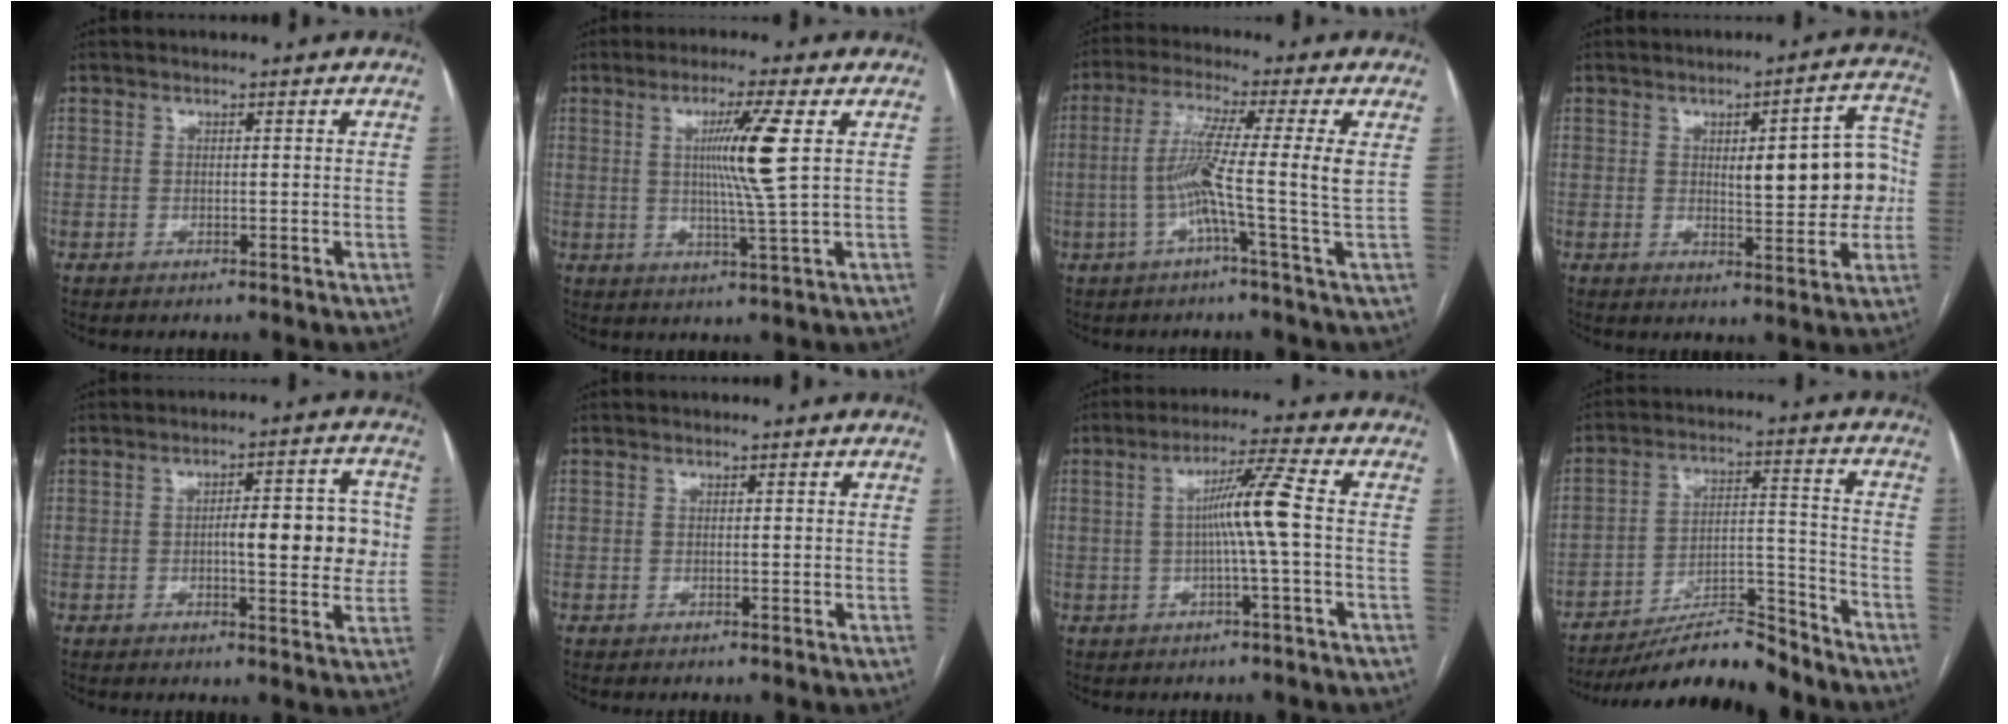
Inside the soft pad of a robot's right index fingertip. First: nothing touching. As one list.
[{"total": 8.3, "force": [1.8, -1.5, 8.0], "torque": [-0.144, -0.007, 0.038]}, {"total": 9.2, "force": [-0.5, -1.7, 9.0], "torque": [-0.175, 0.011, -0.014]}, {"total": 11.5, "force": [0.6, 3.5, 10.9], "torque": [-0.133, 0.024, 0.014]}, {"total": 9.6, "force": [-0.1, 2.7, 9.2], "torque": [-0.119, 0.020, 0.003]}, {"total": 0.0}, {"total": 6.9, "force": [-0.2, -1.2, 6.8], "torque": [-0.121, 0.012, -0.001]}, {"total": 14.4, "force": [-13.2, 2.2, 5.3], "torque": [-0.083, 0.031, -0.219]}]